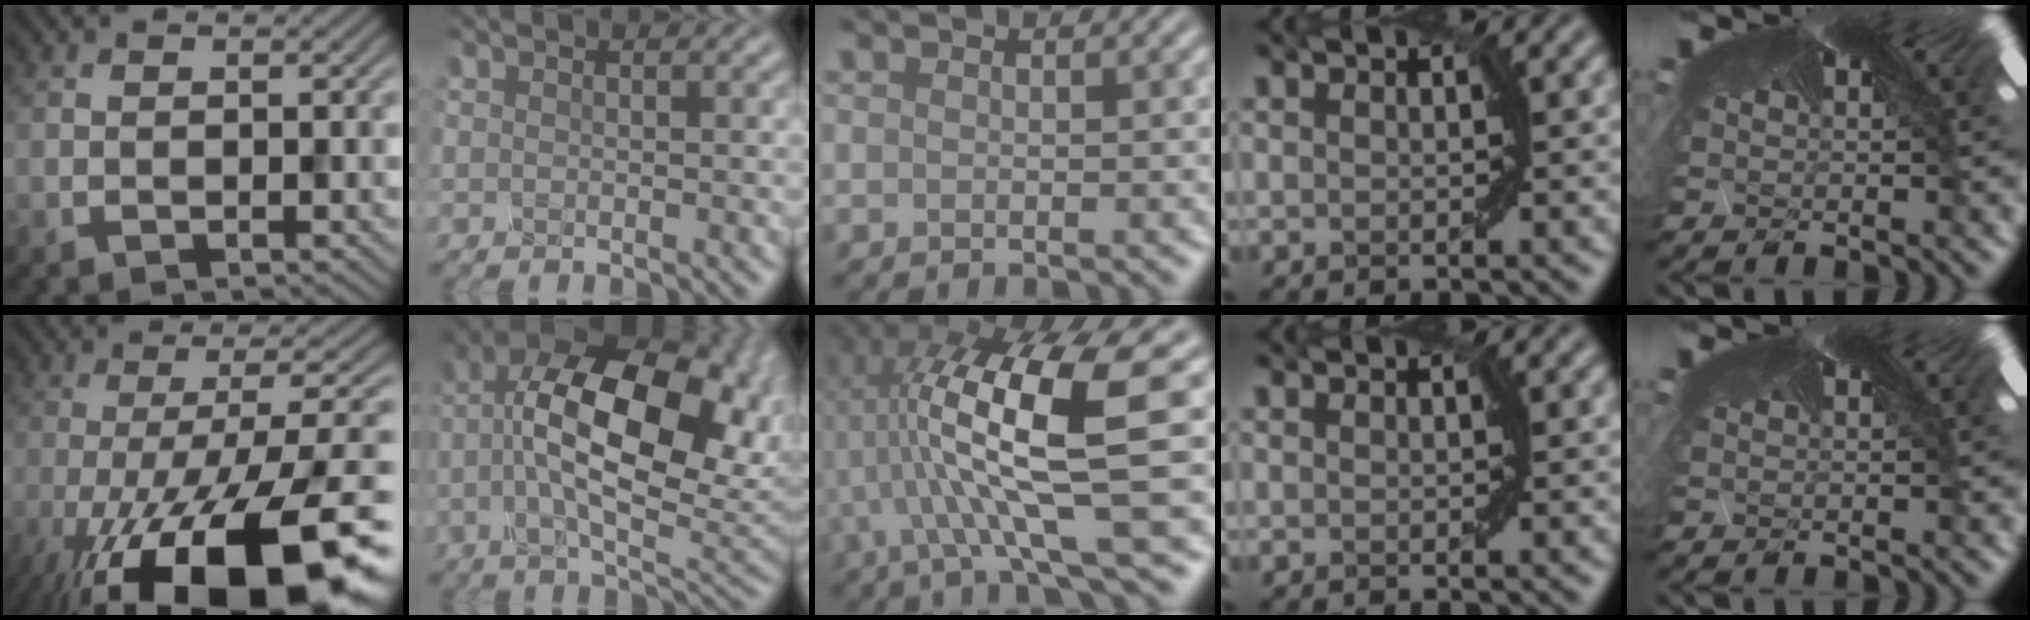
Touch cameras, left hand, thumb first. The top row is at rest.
{"thumb": {"total": 20.0, "force": [-10.0, 6.1, 16.2], "torque": [-0.227, -0.012, -0.158]}, "index": {"total": 15.6, "force": [0.0, 7.9, 13.5], "torque": [-0.207, 0.009, 0.013]}, "middle": {"total": 12.5, "force": [1.1, 2.0, 12.2], "torque": [-0.219, 0.011, 0.047]}}